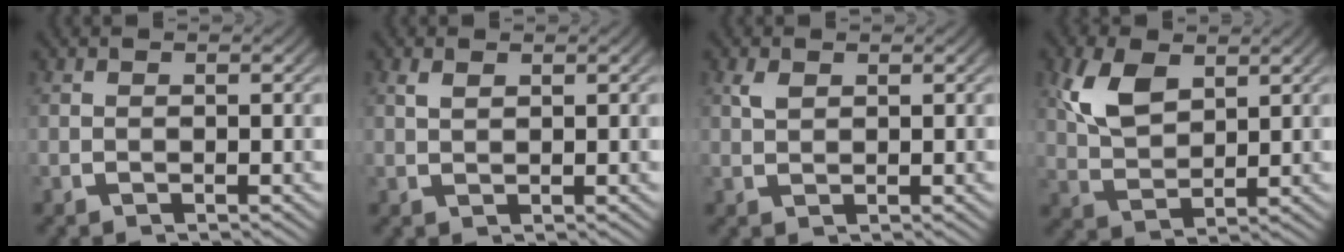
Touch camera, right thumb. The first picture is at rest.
{"total": 0.9, "force": [0.8, 0.3, 0.5], "torque": [-0.002, 0.003, 0.019]}
{"total": 1.2, "force": [0.8, 0.6, 0.7], "torque": [-0.011, 0.002, 0.020]}
{"total": 5.8, "force": [2.3, 3.5, 4.0], "torque": [-0.091, -0.015, 0.056]}